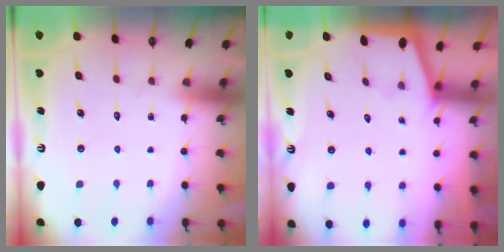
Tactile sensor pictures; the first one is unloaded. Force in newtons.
{"total": 1.1, "press": 1.0, "slide": 0.2}